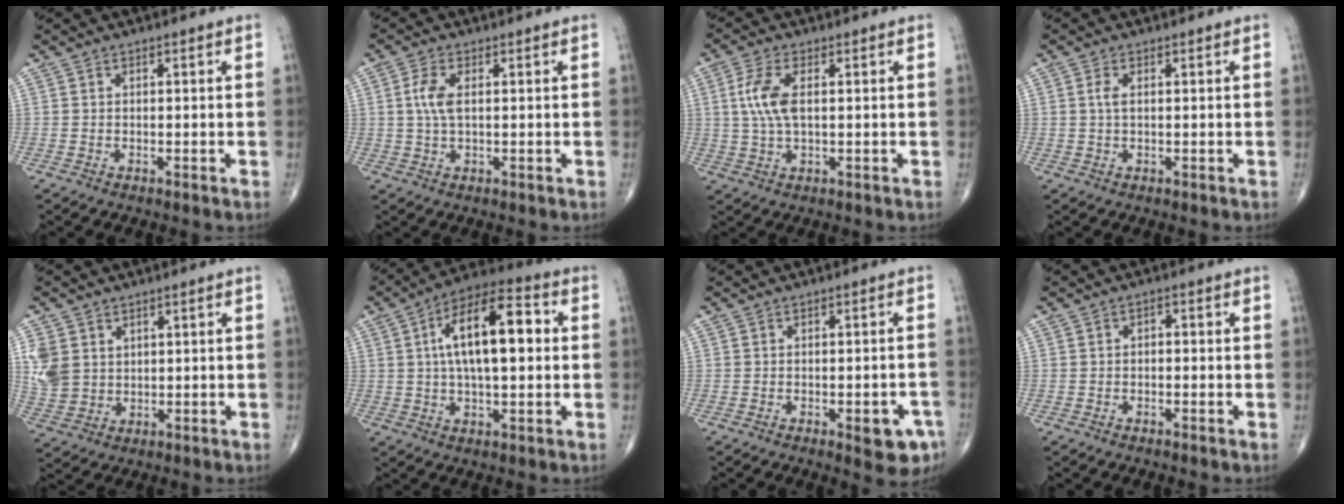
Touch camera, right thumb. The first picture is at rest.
{"total": 4.4, "force": [0.7, 2.0, 3.8], "torque": [-0.096, 0.004, 0.013]}
{"total": 6.7, "force": [1.1, 3.0, 5.9], "torque": [-0.142, 0.005, 0.022]}
{"total": 1.7, "force": [0.3, 0.8, 1.5], "torque": [-0.039, 0.004, 0.009]}
{"total": 7.0, "force": [2.2, 5.6, 3.5], "torque": [-0.062, -0.009, 0.057]}
{"total": 16.2, "force": [2.4, 6.8, 14.6], "torque": [-0.234, 0.026, 0.032]}
{"total": 6.4, "force": [-2.9, 2.4, 5.1], "torque": [-0.044, 0.012, -0.030]}
{"total": 1.1, "force": [-0.4, 0.8, 0.7], "torque": [-0.002, 0.007, -0.011]}